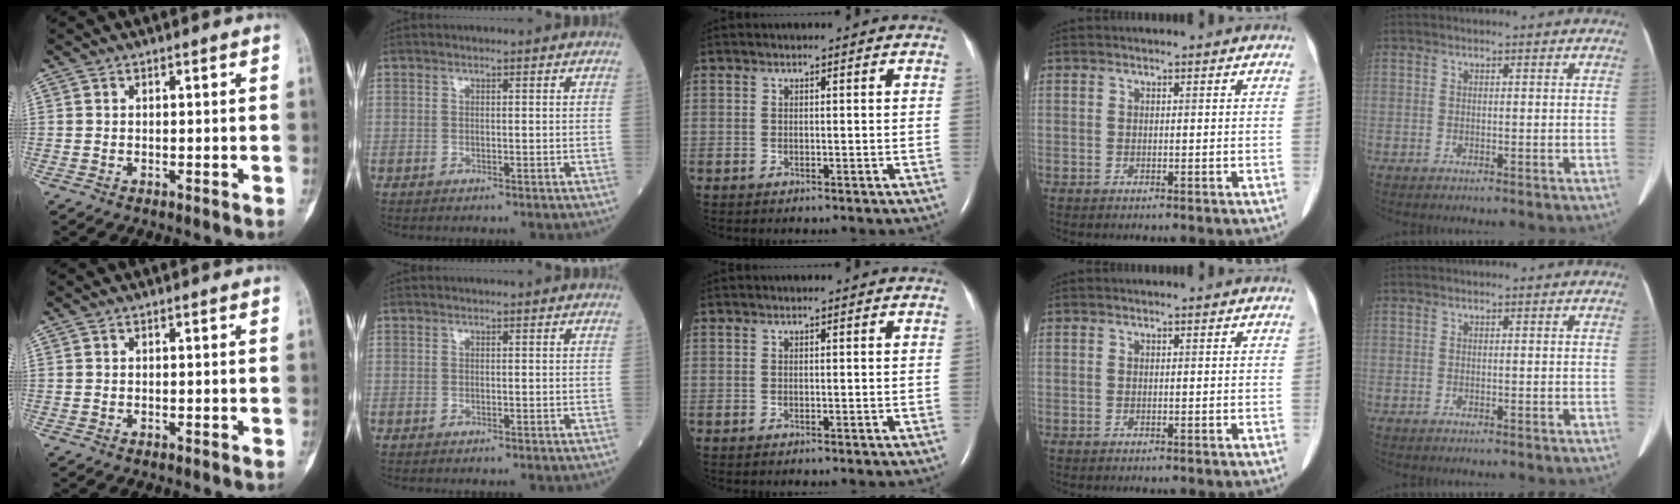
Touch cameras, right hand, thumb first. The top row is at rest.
{}